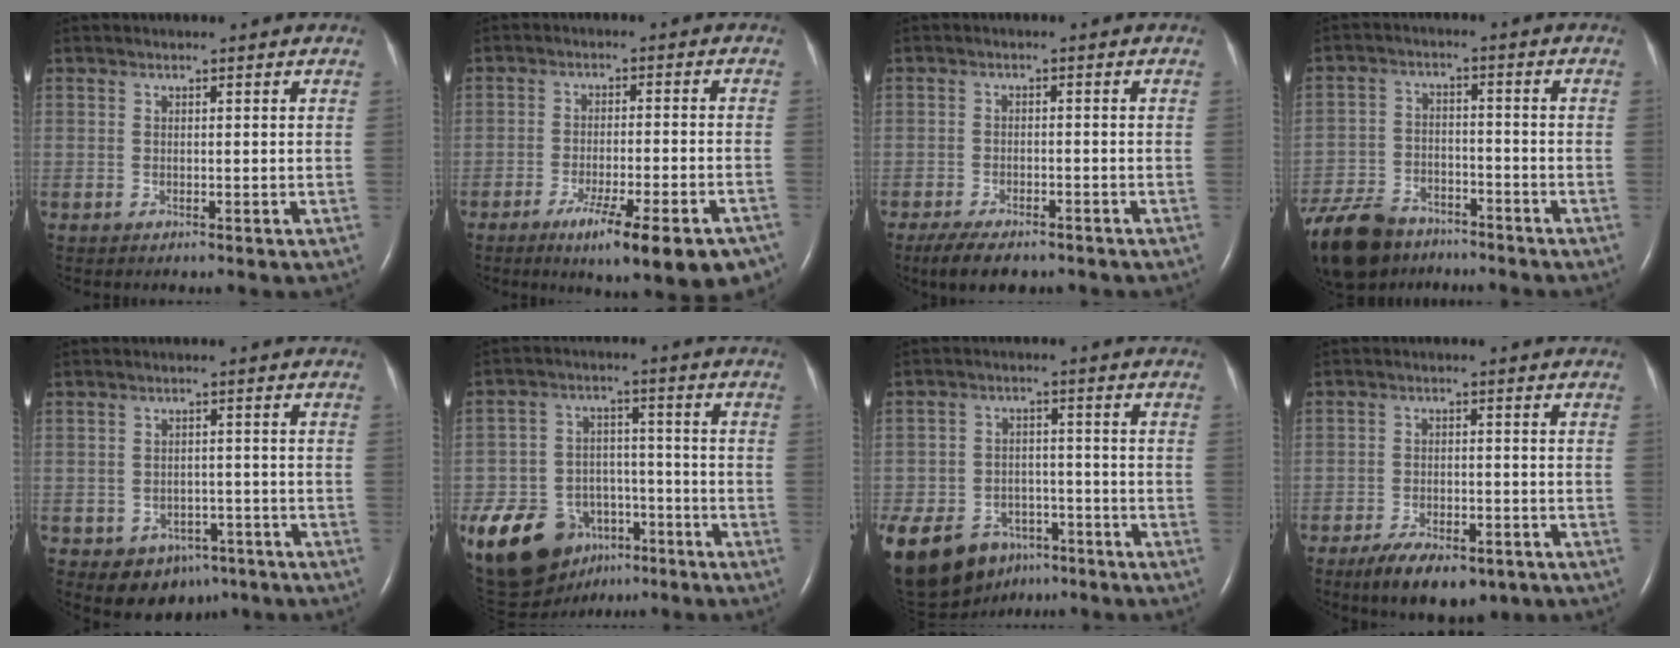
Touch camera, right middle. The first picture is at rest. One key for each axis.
{"total": 14.8, "fx": -10.1, "fy": 2.4, "fz": 10.5, "tx": -0.099, "ty": -0.012, "tz": -0.143}
{"total": 7.5, "fx": -5.8, "fy": 2.7, "fz": 4.0, "tx": -0.064, "ty": -0.009, "tz": -0.086}
{"total": 14.7, "fx": -11.4, "fy": 7.2, "fz": 6.0, "tx": -0.151, "ty": -0.007, "tz": -0.189}
{"total": 6.2, "fx": -3.8, "fy": 4.5, "fz": 1.9, "tx": -0.022, "ty": 0.014, "tz": -0.041}
{"total": 18.9, "fx": -10.4, "fy": 13.0, "fz": 8.8, "tx": -0.192, "ty": 0.029, "tz": -0.156}
{"total": 23.7, "fx": -13.8, "fy": 16.0, "fz": 10.8, "tx": -0.314, "ty": -0.020, "tz": -0.208}
{"total": 10.0, "fx": -6.9, "fy": 4.3, "fz": 5.7, "tx": -0.089, "ty": -0.005, "tz": -0.105}